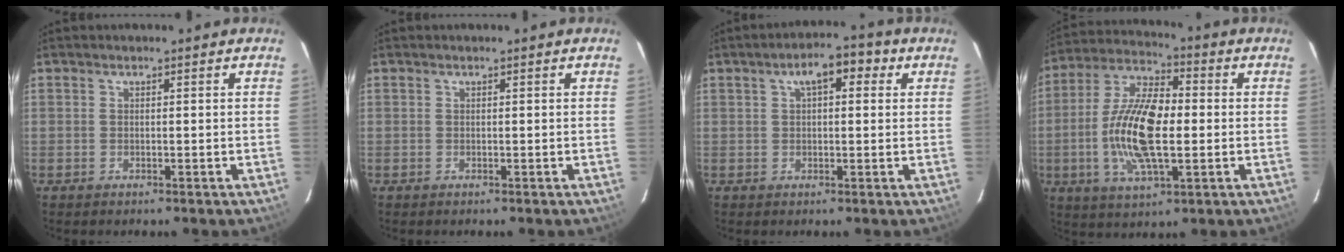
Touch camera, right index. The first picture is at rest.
{"total": 0.0}
{"total": 6.5, "force": [2.5, 2.8, 5.2], "torque": [-0.085, 0.026, 0.036]}
{"total": 15.8, "force": [-1.7, 6.1, 14.5], "torque": [-0.294, 0.005, -0.037]}